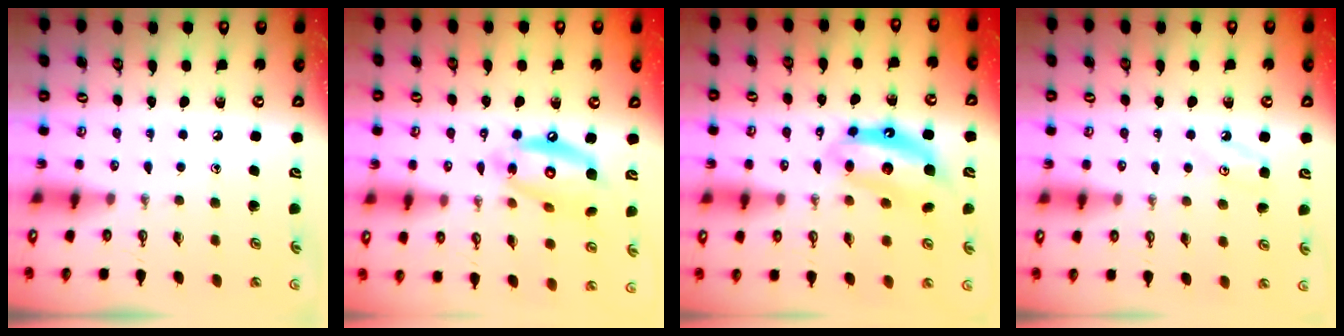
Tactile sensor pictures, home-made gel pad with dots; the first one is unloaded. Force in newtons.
{"total": 14.5, "press": 14.4, "slide": 1.3}
{"total": 11.0, "press": 10.9, "slide": 1.1}
{"total": 3.5, "press": 3.4, "slide": 0.8}